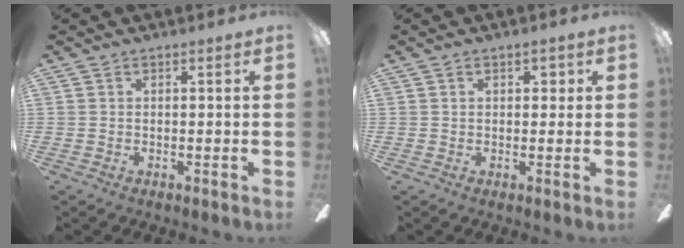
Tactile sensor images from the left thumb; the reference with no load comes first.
{"total": 2.2, "force": [0.8, 1.2, 1.6], "torque": [-0.017, 0.002, 0.010]}